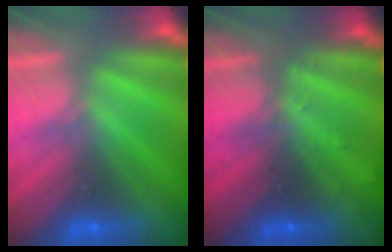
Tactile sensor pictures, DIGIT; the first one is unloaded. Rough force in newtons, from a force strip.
{"total": 2.4}